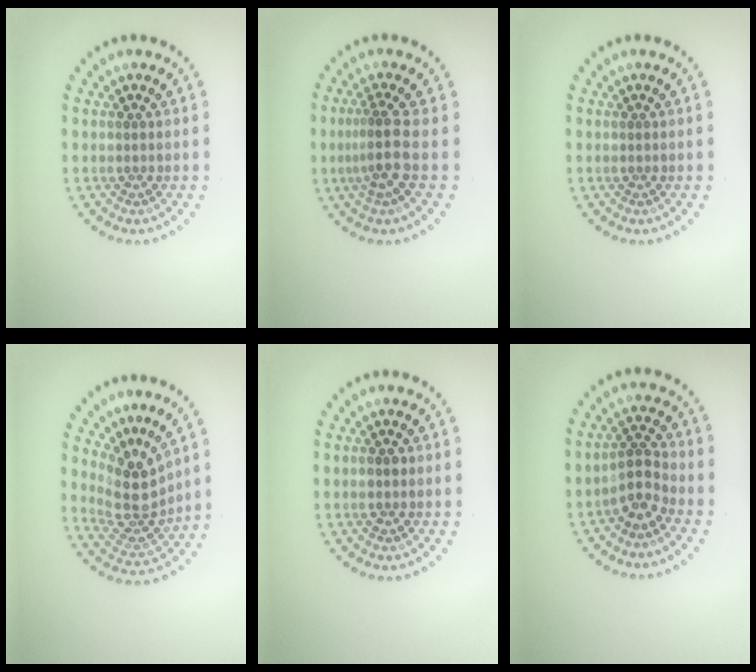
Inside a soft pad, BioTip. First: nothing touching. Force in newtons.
{"total": 2.9, "press": 1.9, "slide": 2.1}
{"total": 0.0}
{"total": 3.9, "press": 3.0, "slide": 2.5}
{"total": 1.2, "press": 1.2, "slide": 0.0}
{"total": 2.4, "press": 1.9, "slide": 1.6}